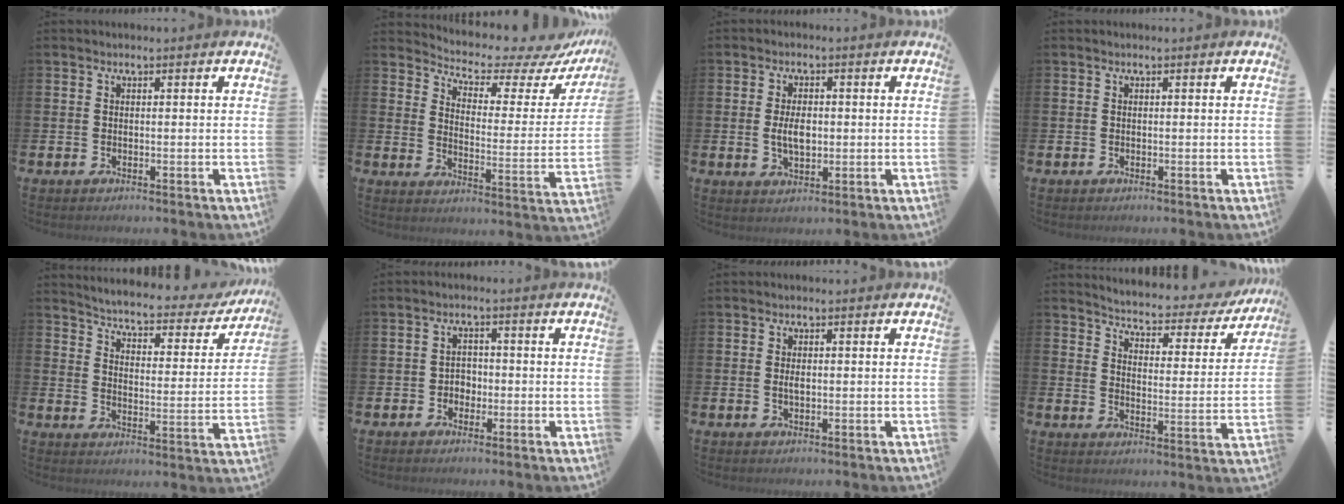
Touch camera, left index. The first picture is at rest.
{"total": 6.0, "force": [5.7, 1.6, 1.2], "torque": [-0.044, -0.056, 0.089]}
{"total": 4.0, "force": [0.1, 2.3, 3.3], "torque": [-0.048, 0.002, -0.003]}
{"total": 0.0}
{"total": 4.1, "force": [3.8, 0.9, 1.3], "torque": [-0.041, -0.035, 0.053]}
{"total": 2.3, "force": [-0.8, 2.0, 0.8], "torque": [-0.012, 0.004, -0.021]}
{"total": 1.1, "force": [0.1, 0.6, 1.0], "torque": [-0.020, 0.005, 0.000]}
{"total": 3.8, "force": [3.7, 0.8, 0.8], "torque": [-0.040, -0.033, 0.055]}